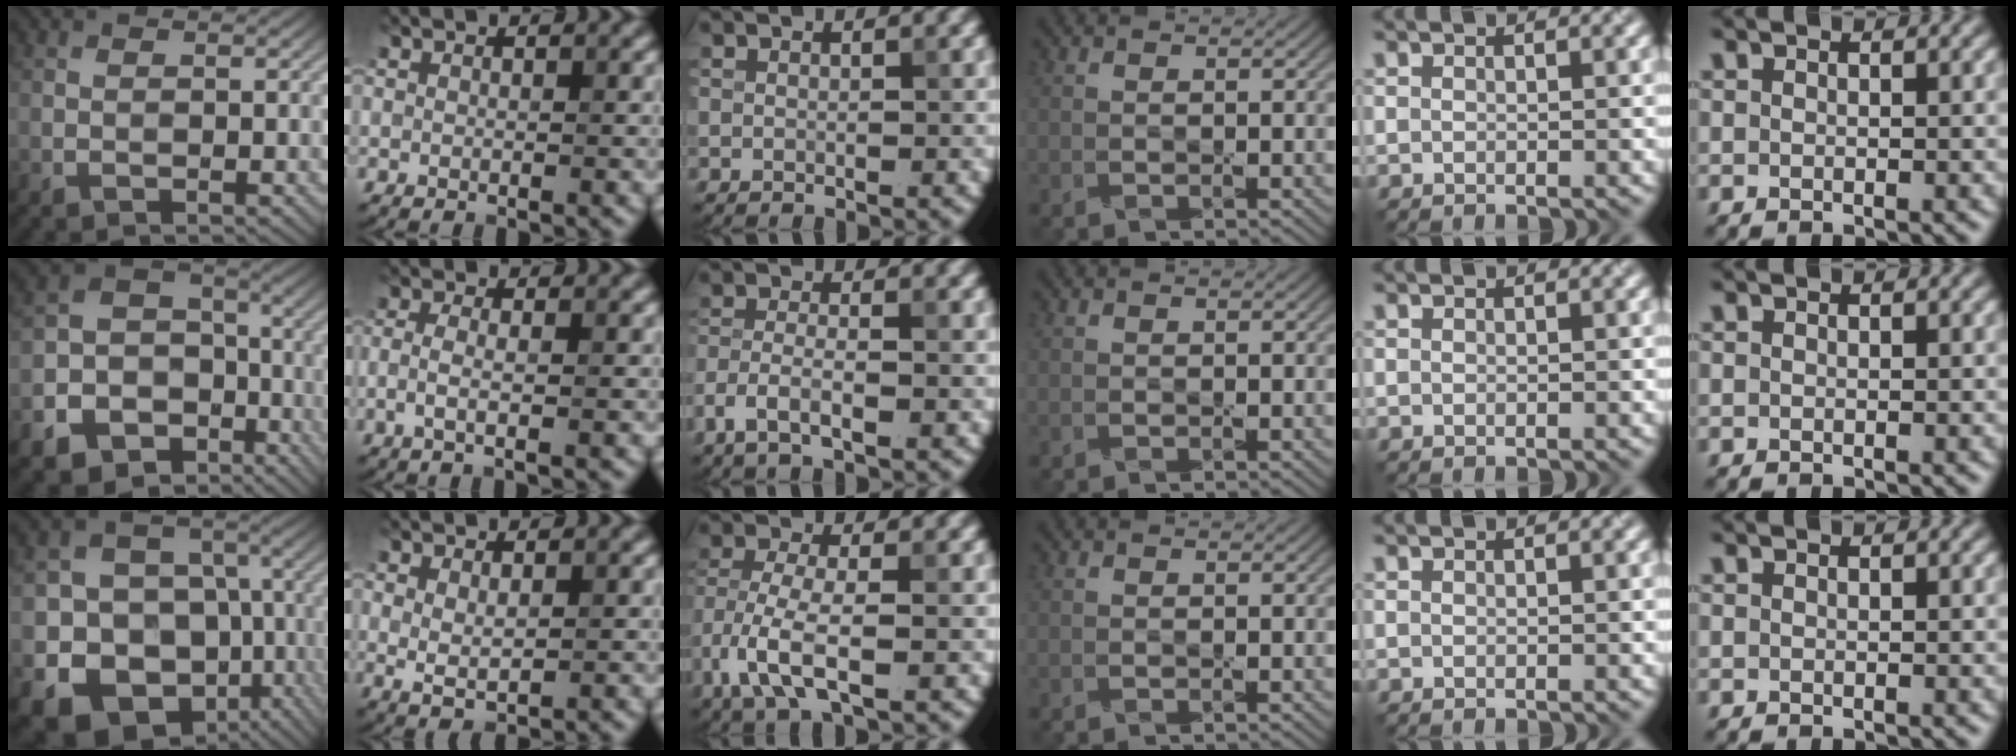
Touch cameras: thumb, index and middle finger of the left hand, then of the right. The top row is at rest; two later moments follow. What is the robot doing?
{"motion": "wipe", "object": "laptop"}